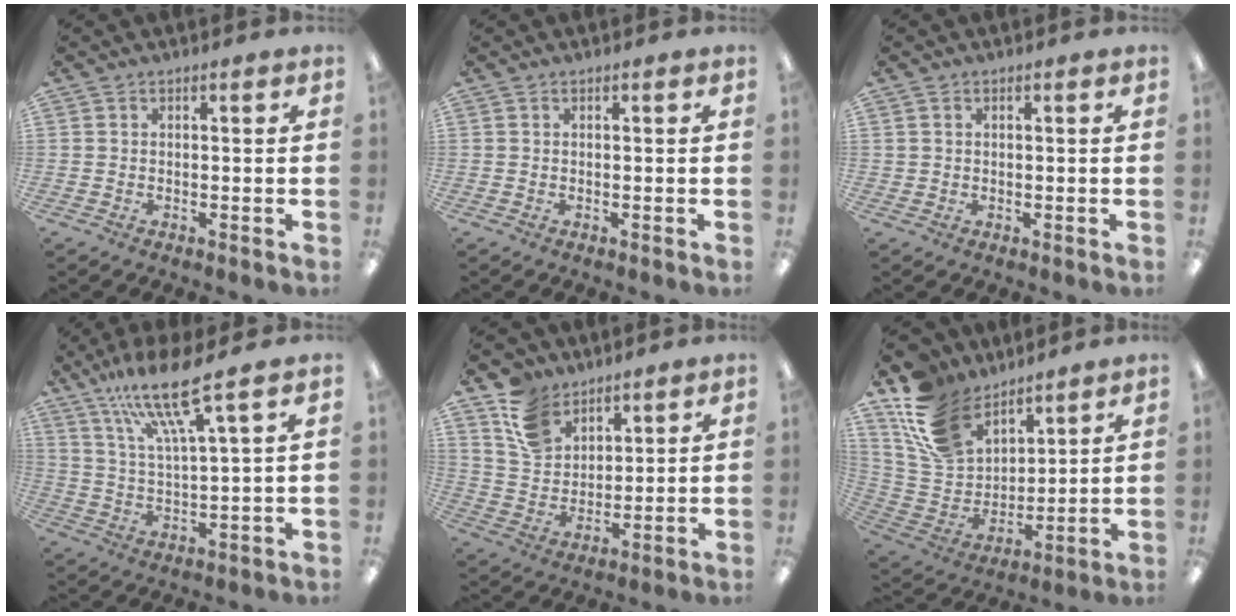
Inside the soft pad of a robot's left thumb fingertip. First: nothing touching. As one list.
[{"total": 0.0}, {"total": 0.9, "force": [0.4, 0.8, 0.2], "torque": [-0.004, 0.004, 0.008]}, {"total": 14.2, "force": [10.0, 1.9, 9.9], "torque": [-0.198, -0.044, 0.170]}, {"total": 10.8, "force": [7.9, 6.6, 3.4], "torque": [-0.085, -0.034, 0.156]}, {"total": 16.5, "force": [11.4, 9.9, 6.8], "torque": [-0.171, -0.055, 0.223]}]